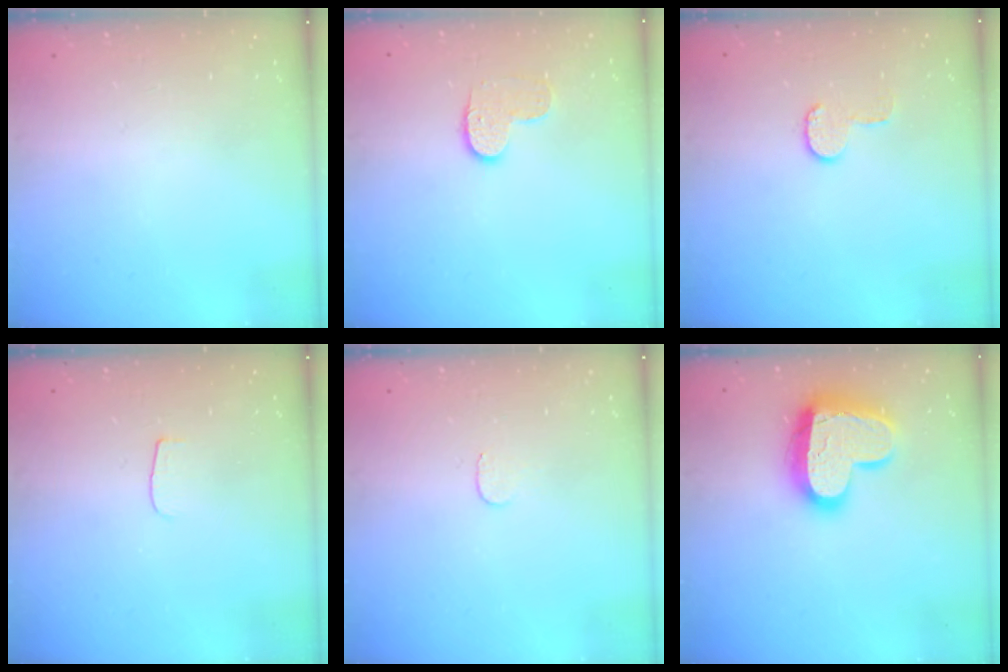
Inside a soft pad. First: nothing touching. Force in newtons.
{"total": 6.8, "press": 6.8, "slide": 0.2}
{"total": 5.9, "press": 5.9, "slide": 0.4}
{"total": 3.0, "press": 3.0, "slide": 0.4}
{"total": 3.0, "press": 3.0, "slide": 0.3}
{"total": 17.7, "press": 17.7, "slide": 1.0}